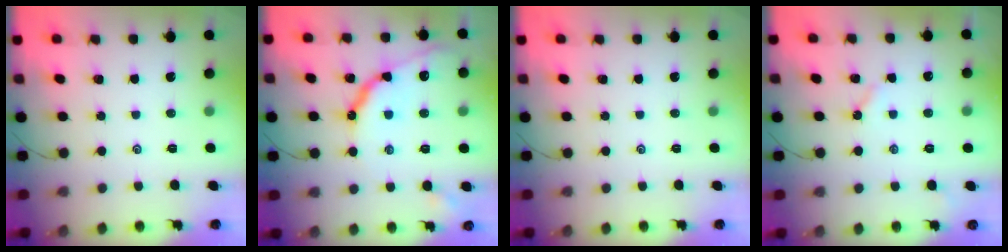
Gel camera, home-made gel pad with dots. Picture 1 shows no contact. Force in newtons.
{"total": 12.5, "press": 12.4, "slide": 1.3}
{"total": 0.0}
{"total": 2.6, "press": 2.5, "slide": 0.3}